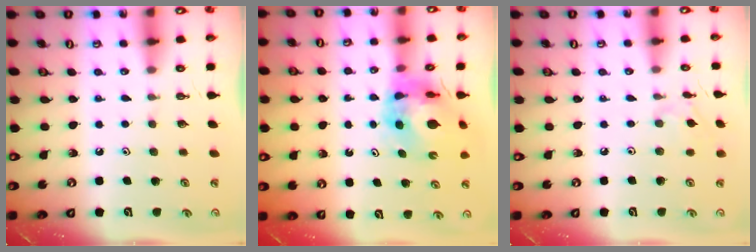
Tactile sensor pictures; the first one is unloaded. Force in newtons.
{"total": 11.5, "press": 11.4, "slide": 1.3}
{"total": 3.5, "press": 3.5, "slide": 0.2}